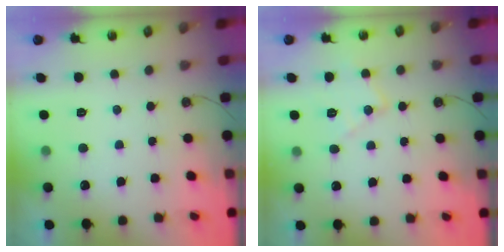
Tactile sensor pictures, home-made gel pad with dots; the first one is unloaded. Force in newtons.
{"total": 9.6, "press": 9.5, "slide": 0.6}